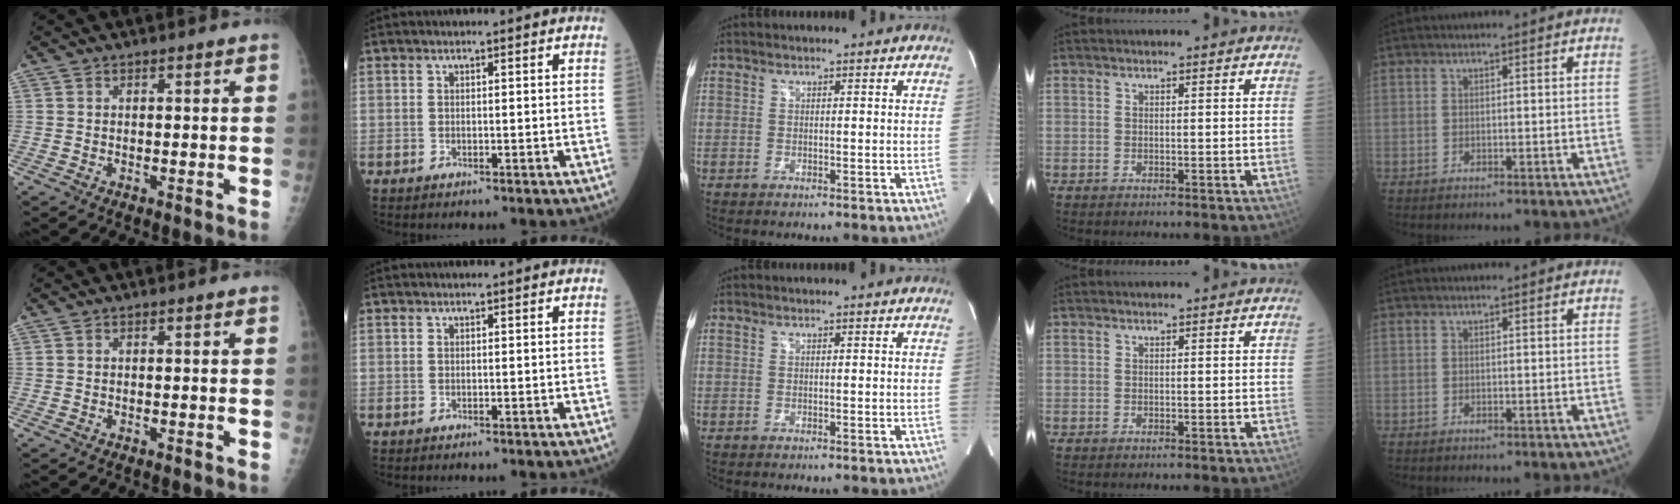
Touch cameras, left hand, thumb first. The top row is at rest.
{}